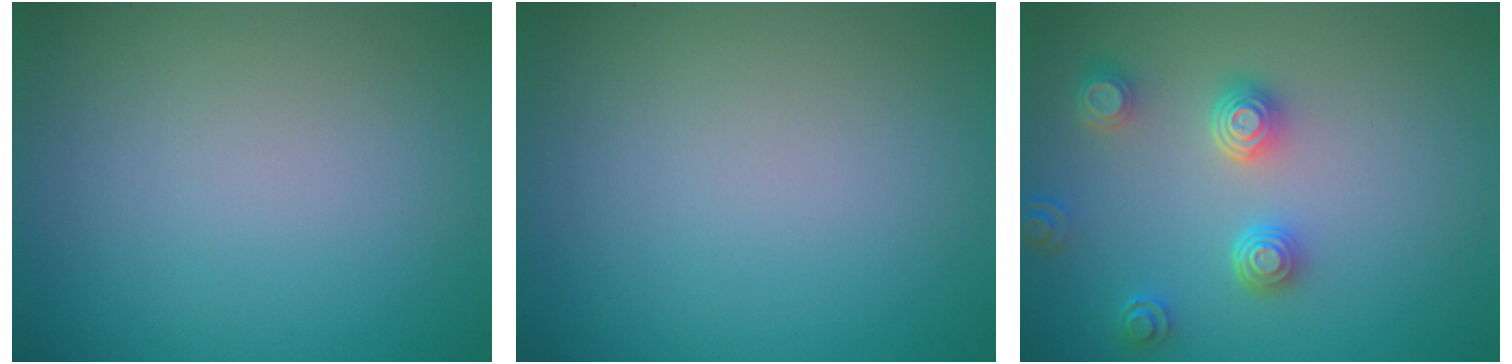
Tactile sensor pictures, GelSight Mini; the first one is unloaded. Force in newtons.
{"total": 0.0}
{"total": 3.9, "press": 3.2, "slide": 2.3}